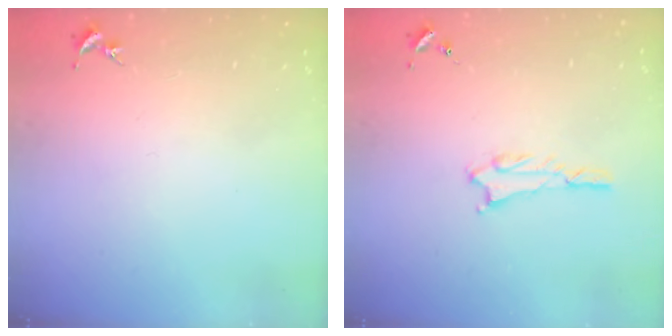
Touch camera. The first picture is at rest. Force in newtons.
{"total": 1.8, "press": 1.8, "slide": 0.2}